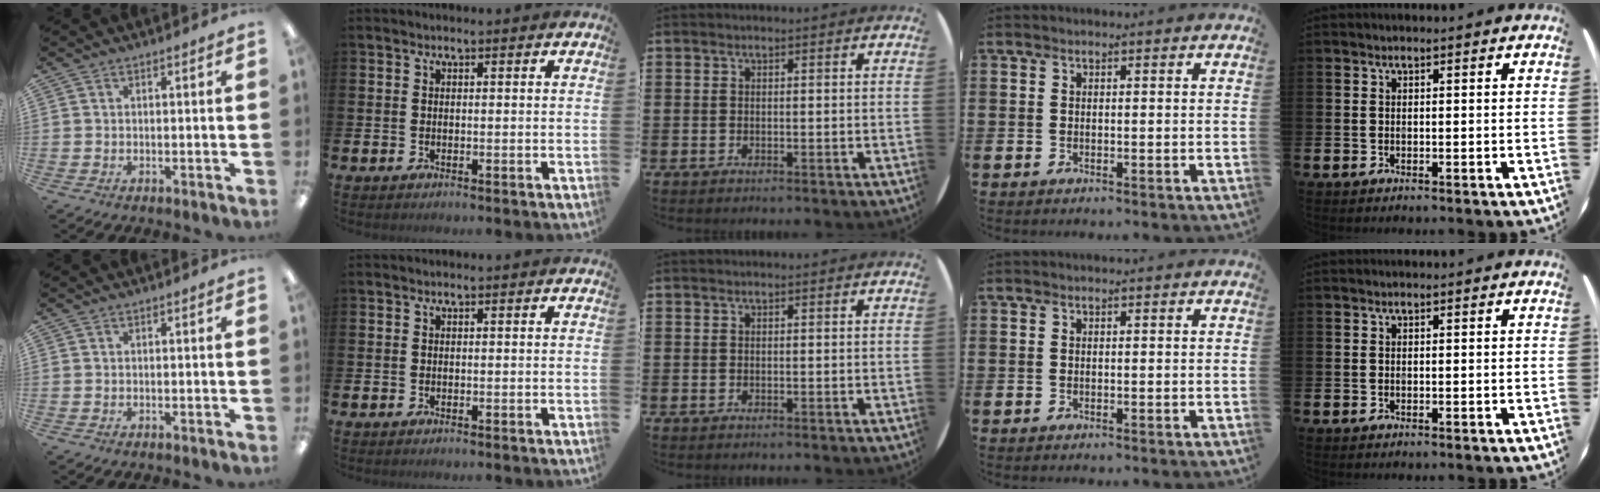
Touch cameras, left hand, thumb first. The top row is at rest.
{}